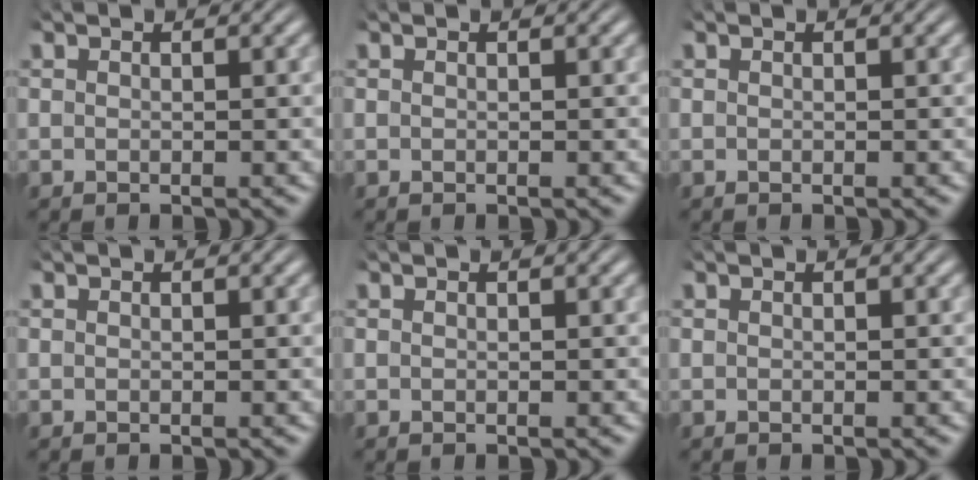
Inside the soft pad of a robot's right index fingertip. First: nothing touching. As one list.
[{"total": 0.0}, {"total": 0.0}, {"total": 0.0}, {"total": 0.0}, {"total": 0.0}]